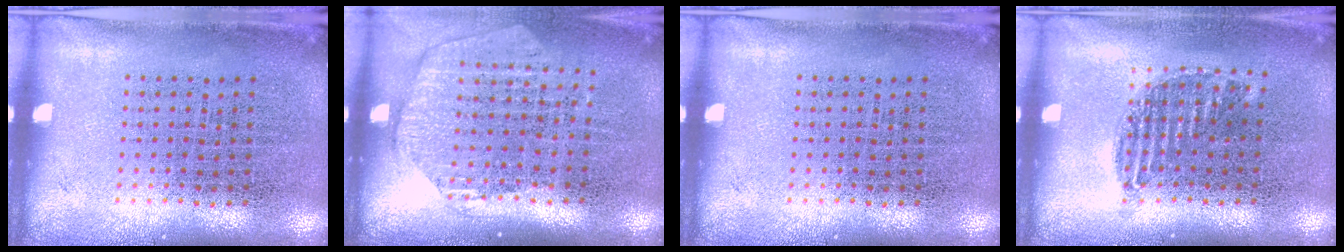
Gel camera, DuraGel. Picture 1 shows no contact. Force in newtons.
{"total": 1.7, "press": 1.5, "slide": 0.8}
{"total": 0.0}
{"total": 0.9, "press": 0.8, "slide": 0.5}